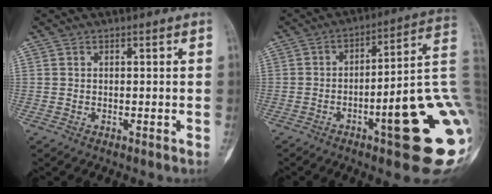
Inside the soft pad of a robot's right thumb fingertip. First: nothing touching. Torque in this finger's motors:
{"motor_torque": [3.10, 1.91, 2.06, -0.71, 0.48]}